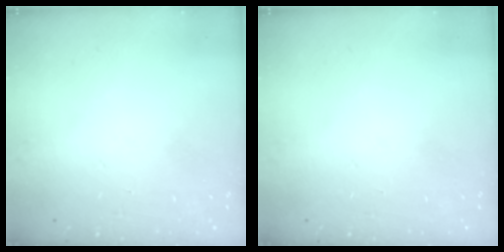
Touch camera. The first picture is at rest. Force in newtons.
{"total": 0.0}